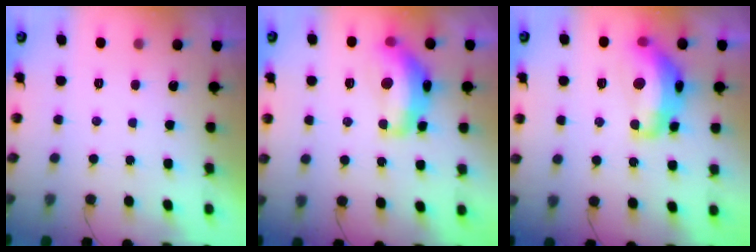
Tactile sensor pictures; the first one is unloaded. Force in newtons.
{"total": 14.2, "press": 14.1, "slide": 0.9}
{"total": 15.6, "press": 15.6, "slide": 1.0}